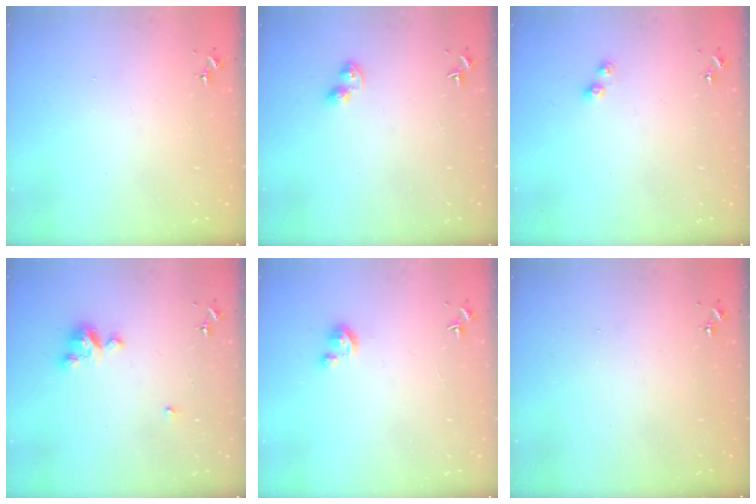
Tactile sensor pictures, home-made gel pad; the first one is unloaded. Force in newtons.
{"total": 5.0, "press": 5.0, "slide": 0.5}
{"total": 5.0, "press": 5.0, "slide": 0.6}
{"total": 7.0, "press": 7.0, "slide": 0.3}
{"total": 4.5, "press": 4.5, "slide": 0.4}
{"total": 0.0}